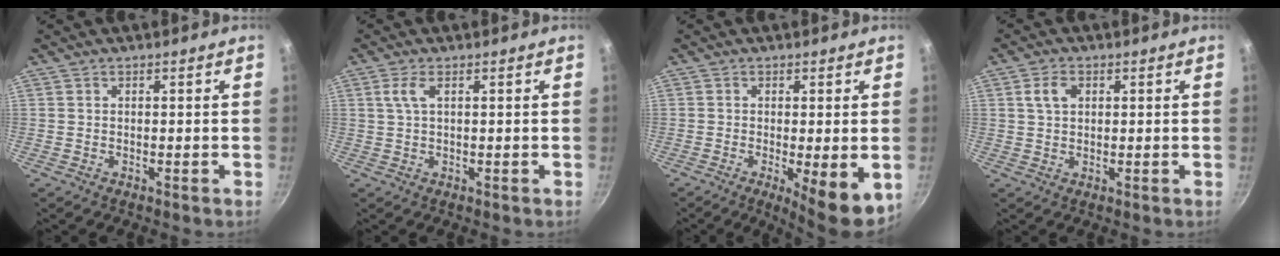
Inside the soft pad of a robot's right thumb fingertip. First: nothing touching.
{"total": 2.7, "force": [0.9, 0.9, 2.4], "torque": [-0.065, 0.006, 0.024]}
{"total": 9.6, "force": [-3.0, 2.6, 8.8], "torque": [-0.124, -0.023, -0.041]}
{"total": 3.7, "force": [1.2, 2.4, 2.5], "torque": [-0.046, 0.003, 0.024]}